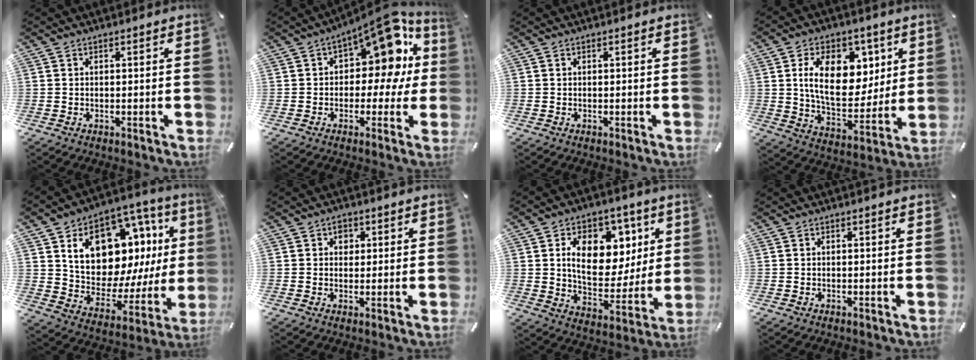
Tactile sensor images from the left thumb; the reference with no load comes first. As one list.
[{"total": 15.8, "force": [6.5, 9.0, 11.3], "torque": [-0.145, -0.054, 0.109]}, {"total": 0.0}, {"total": 17.3, "force": [5.3, 11.6, 11.7], "torque": [-0.180, -0.005, 0.096]}, {"total": 19.8, "force": [9.2, 12.3, 12.5], "torque": [-0.187, -0.066, 0.162]}, {"total": 2.5, "force": [0.7, 2.1, 1.1], "torque": [0.000, -0.003, 0.004]}, {"total": 16.5, "force": [5.4, 11.8, 10.3], "torque": [-0.147, -0.015, 0.099]}, {"total": 0.0}]